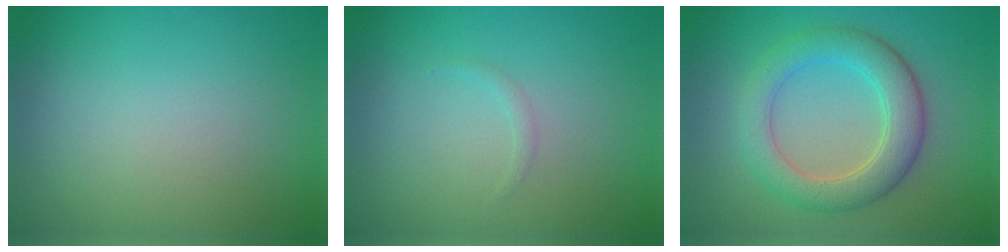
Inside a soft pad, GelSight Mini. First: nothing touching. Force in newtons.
{"total": 0.6, "press": 0.6, "slide": 0.1}
{"total": 5.4, "press": 5.4, "slide": 0.2}